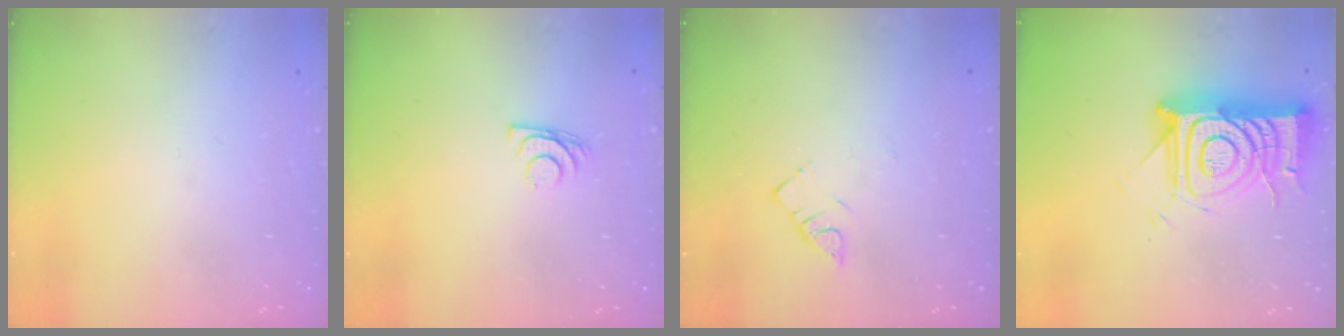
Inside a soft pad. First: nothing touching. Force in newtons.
{"total": 7.2, "press": 7.2, "slide": 0.6}
{"total": 3.4, "press": 3.3, "slide": 0.6}
{"total": 16.3, "press": 16.3, "slide": 1.5}